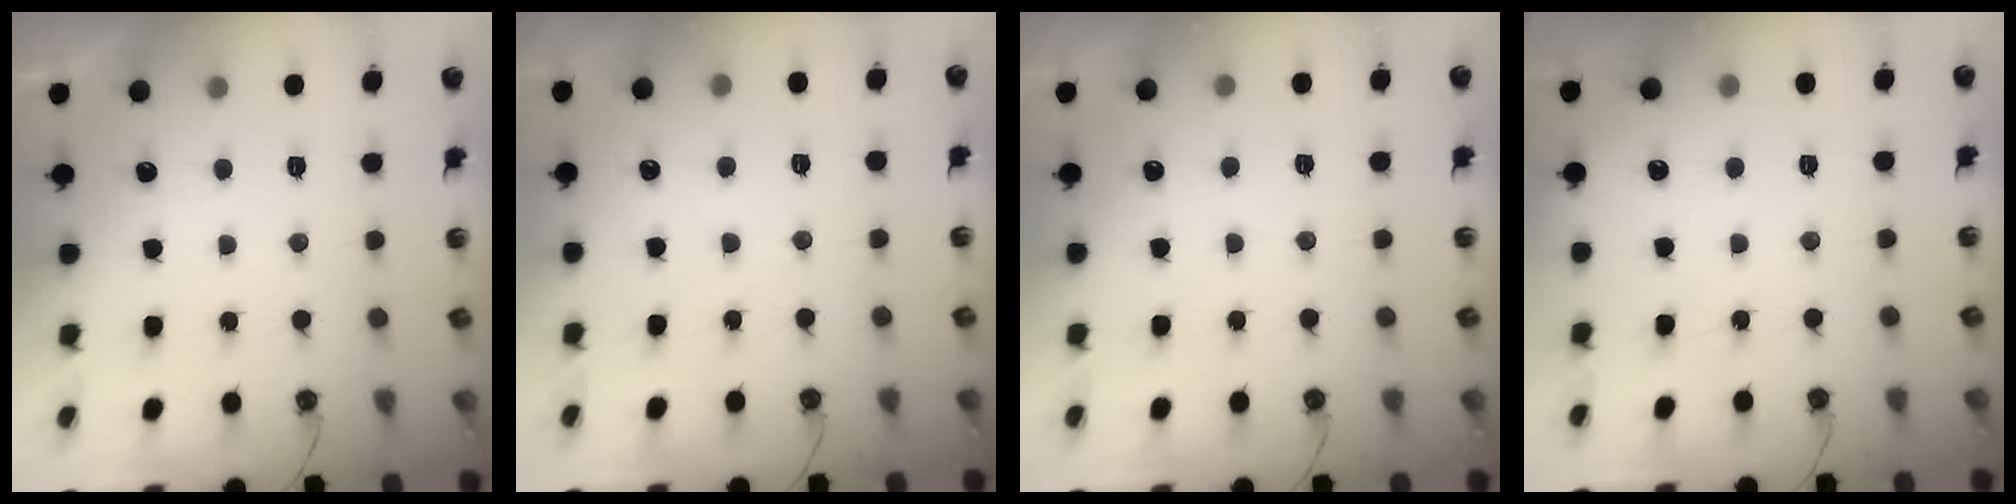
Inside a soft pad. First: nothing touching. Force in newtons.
{"total": 2.8, "press": 2.8, "slide": 0.5}
{"total": 5.5, "press": 5.4, "slide": 0.8}
{"total": 2.2, "press": 2.1, "slide": 0.3}